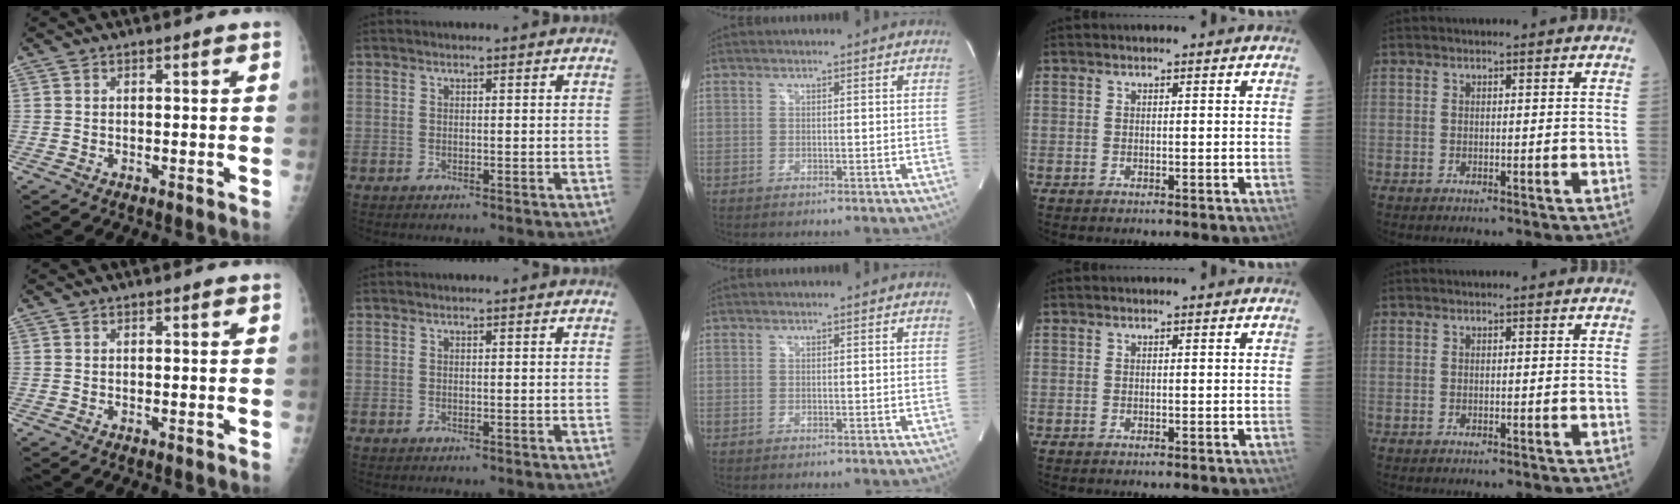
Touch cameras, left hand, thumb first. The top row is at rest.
{}